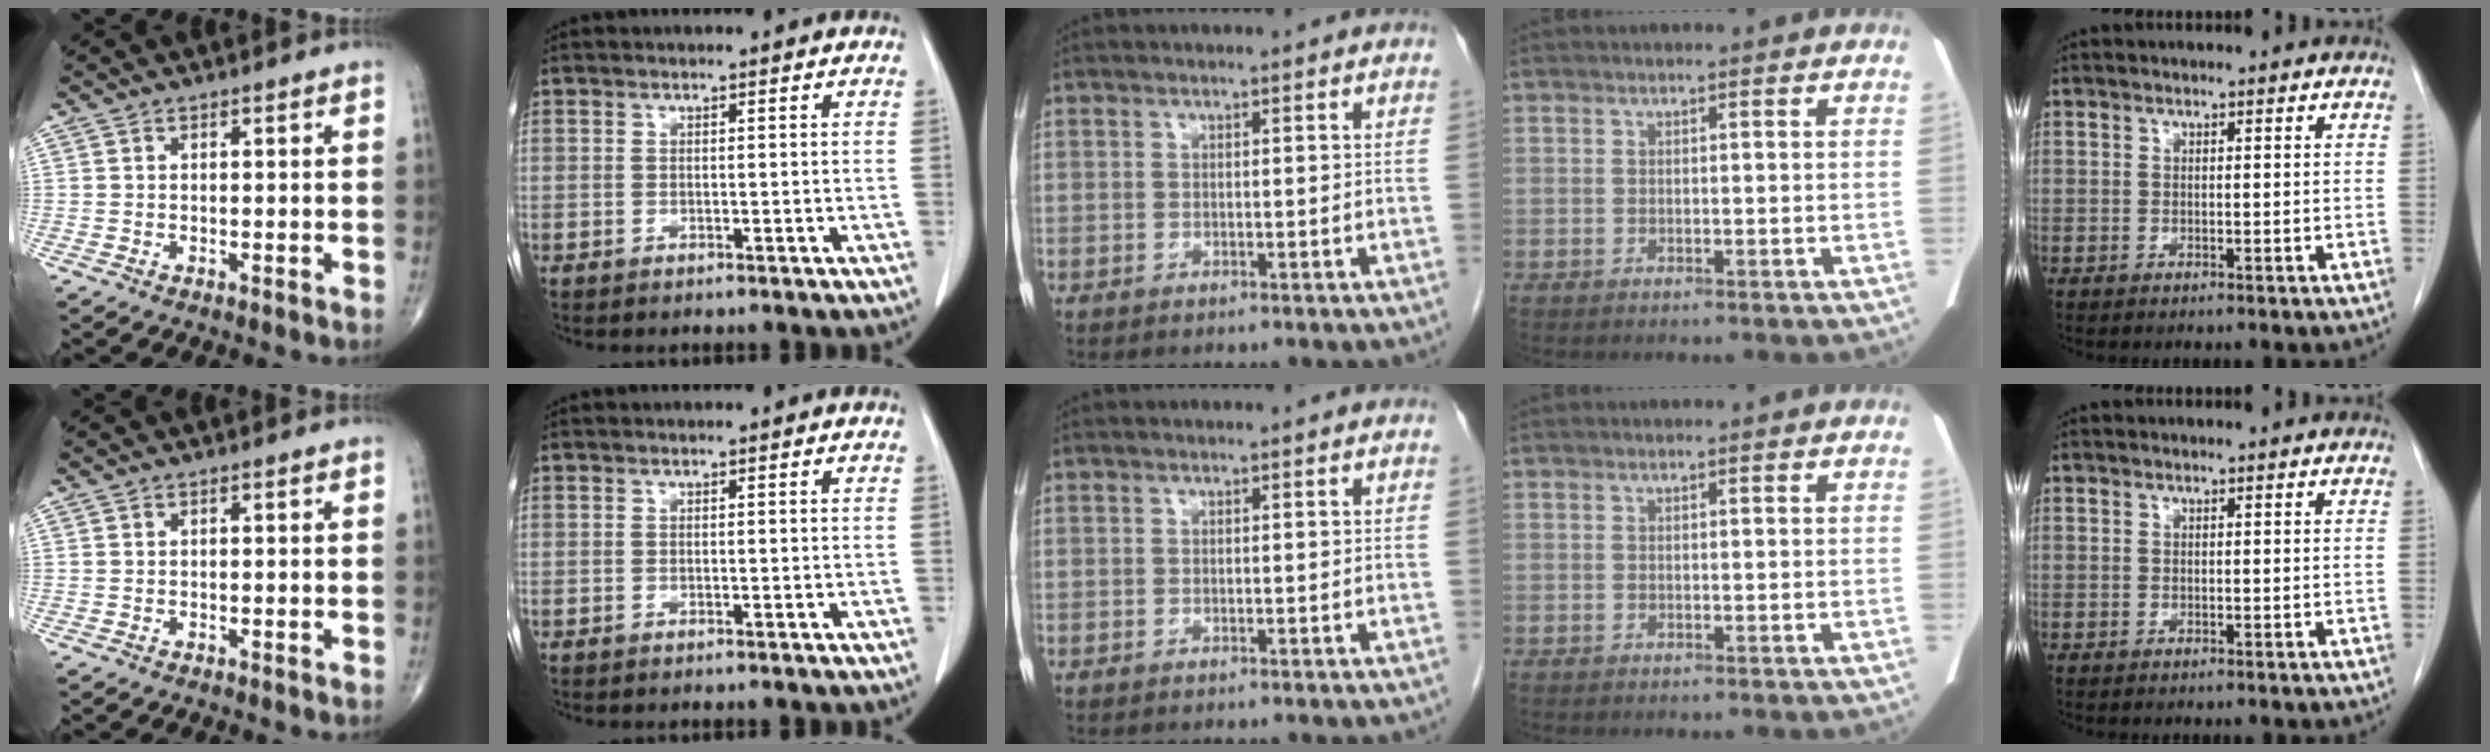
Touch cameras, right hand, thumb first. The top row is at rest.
{}